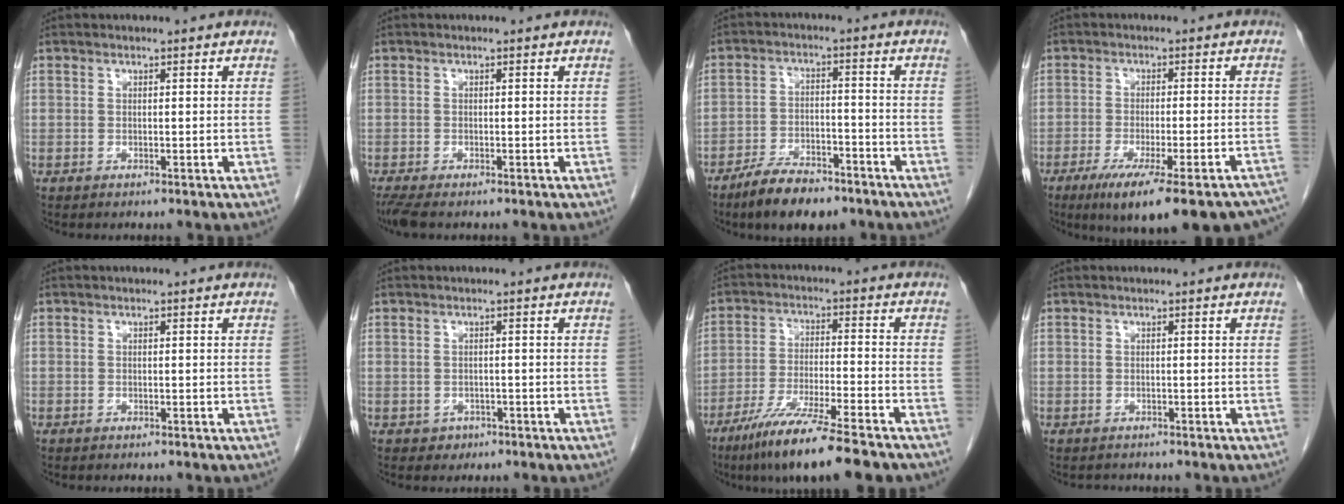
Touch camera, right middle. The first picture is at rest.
{"total": 2.6, "force": [-2.1, 0.4, 1.5], "torque": [-0.033, -0.010, -0.038]}
{"total": 8.6, "force": [-6.6, 3.0, 4.7], "torque": [-0.081, -0.007, -0.114]}
{"total": 20.7, "force": [-16.8, 2.8, 11.9], "torque": [-0.111, -0.018, -0.218]}
{"total": 0.0}
{"total": 1.5, "force": [-0.8, 1.3, 0.2], "torque": [0.000, 0.006, -0.008]}
{"total": 13.0, "force": [-9.7, 0.5, 8.7], "torque": [-0.153, -0.037, -0.163]}
{"total": 1.1, "force": [-1.0, 0.5, -0.1], "torque": [-0.006, -0.001, -0.016]}